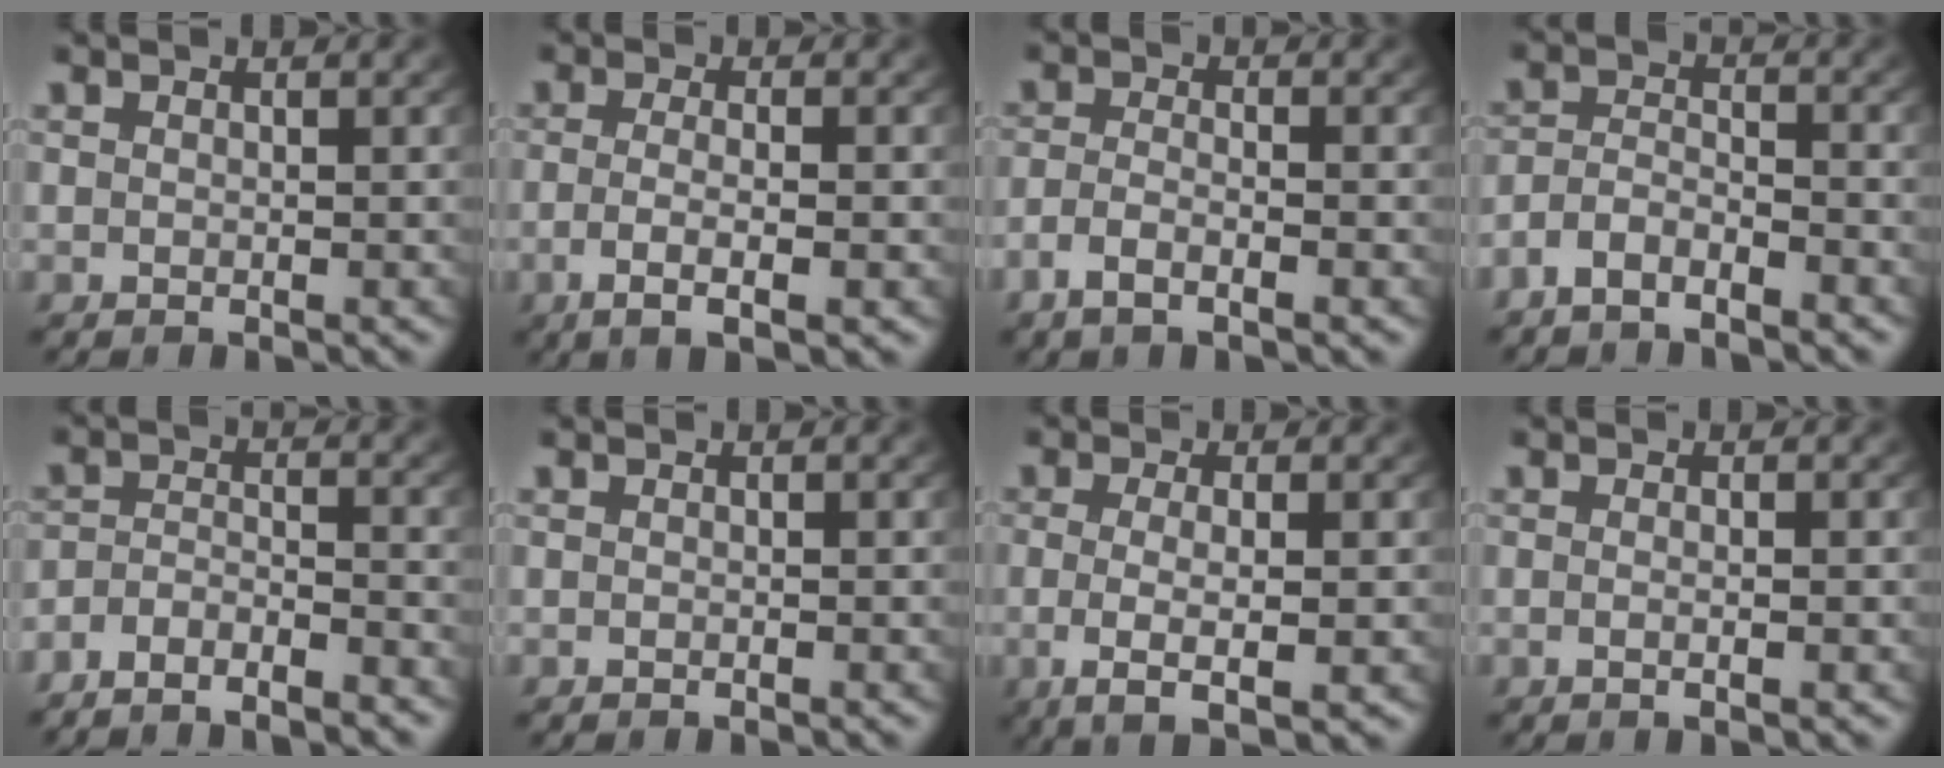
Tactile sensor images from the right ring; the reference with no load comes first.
{"total": 3.7, "force": [-1.6, 0.6, 3.3], "torque": [-0.069, -0.015, -0.018]}
{"total": 2.7, "force": [-1.7, 0.8, 1.9], "torque": [-0.047, -0.007, -0.027]}
{"total": 3.4, "force": [-2.6, 1.8, 1.2], "torque": [-0.027, -0.007, -0.050]}
{"total": 4.4, "force": [-4.0, 1.6, 1.0], "torque": [-0.018, -0.009, -0.071]}
{"total": 0.0}
{"total": 4.6, "force": [-0.9, 1.3, 4.3], "torque": [-0.085, -0.016, -0.003]}
{"total": 1.0, "force": [-0.6, -0.2, 0.8], "torque": [-0.018, -0.006, -0.008]}